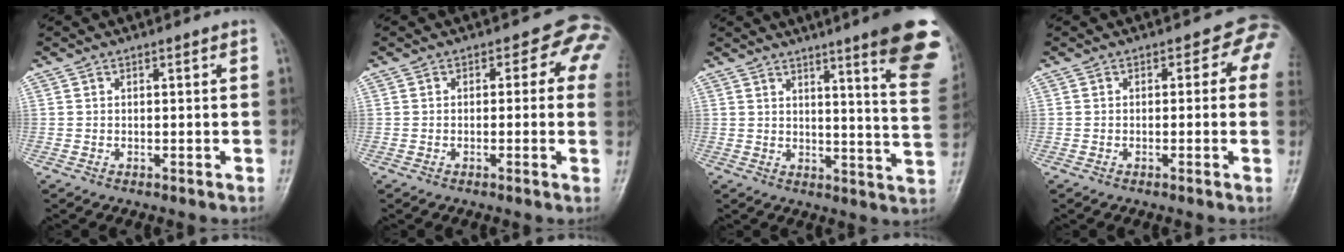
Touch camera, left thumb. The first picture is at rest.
{"total": 5.8, "force": [1.0, 3.9, 4.2], "torque": [-0.001, 0.008, -0.005]}
{"total": 17.8, "force": [10.9, 1.9, 14.0], "torque": [-0.147, -0.058, 0.123]}
{"total": 4.2, "force": [0.6, 3.0, 2.9], "torque": [0.009, 0.009, -0.010]}